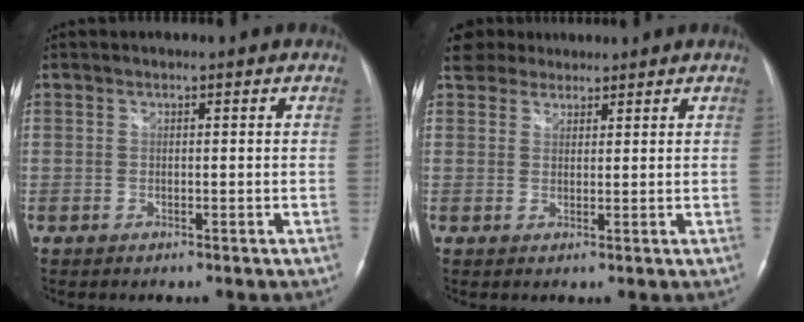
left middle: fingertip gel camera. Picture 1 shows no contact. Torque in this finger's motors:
{"motor_torque": [0.36, -0.30, 0.25, 0.05]}